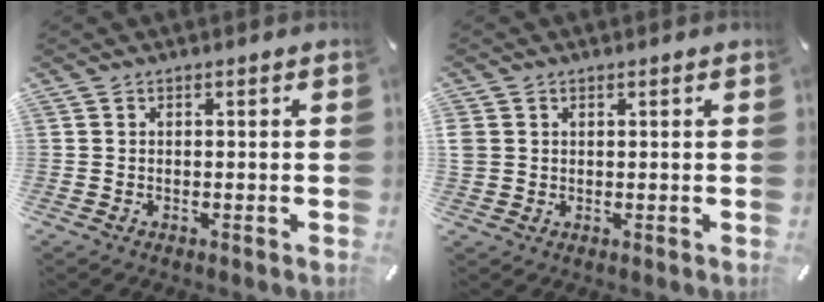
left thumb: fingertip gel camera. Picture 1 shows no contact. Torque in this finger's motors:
{"motor_torque": [0.76, 0.91, 0.20, -0.26, 0.00]}